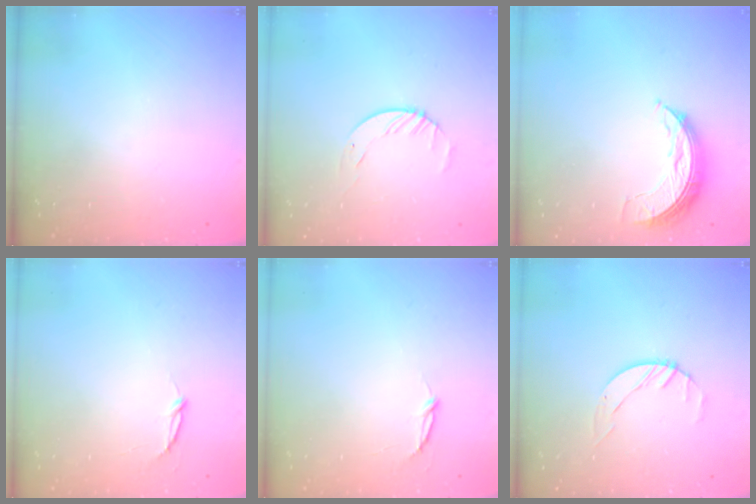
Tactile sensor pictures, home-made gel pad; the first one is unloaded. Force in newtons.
{"total": 3.4, "press": 3.4, "slide": 0.4}
{"total": 8.3, "press": 8.3, "slide": 0.5}
{"total": 2.8, "press": 2.8, "slide": 0.3}
{"total": 2.8, "press": 2.8, "slide": 0.3}
{"total": 2.0, "press": 2.0, "slide": 0.3}